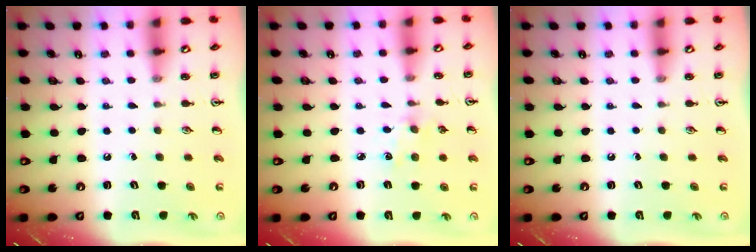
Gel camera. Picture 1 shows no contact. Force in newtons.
{"total": 2.9, "press": 2.8, "slide": 0.5}
{"total": 0.0}